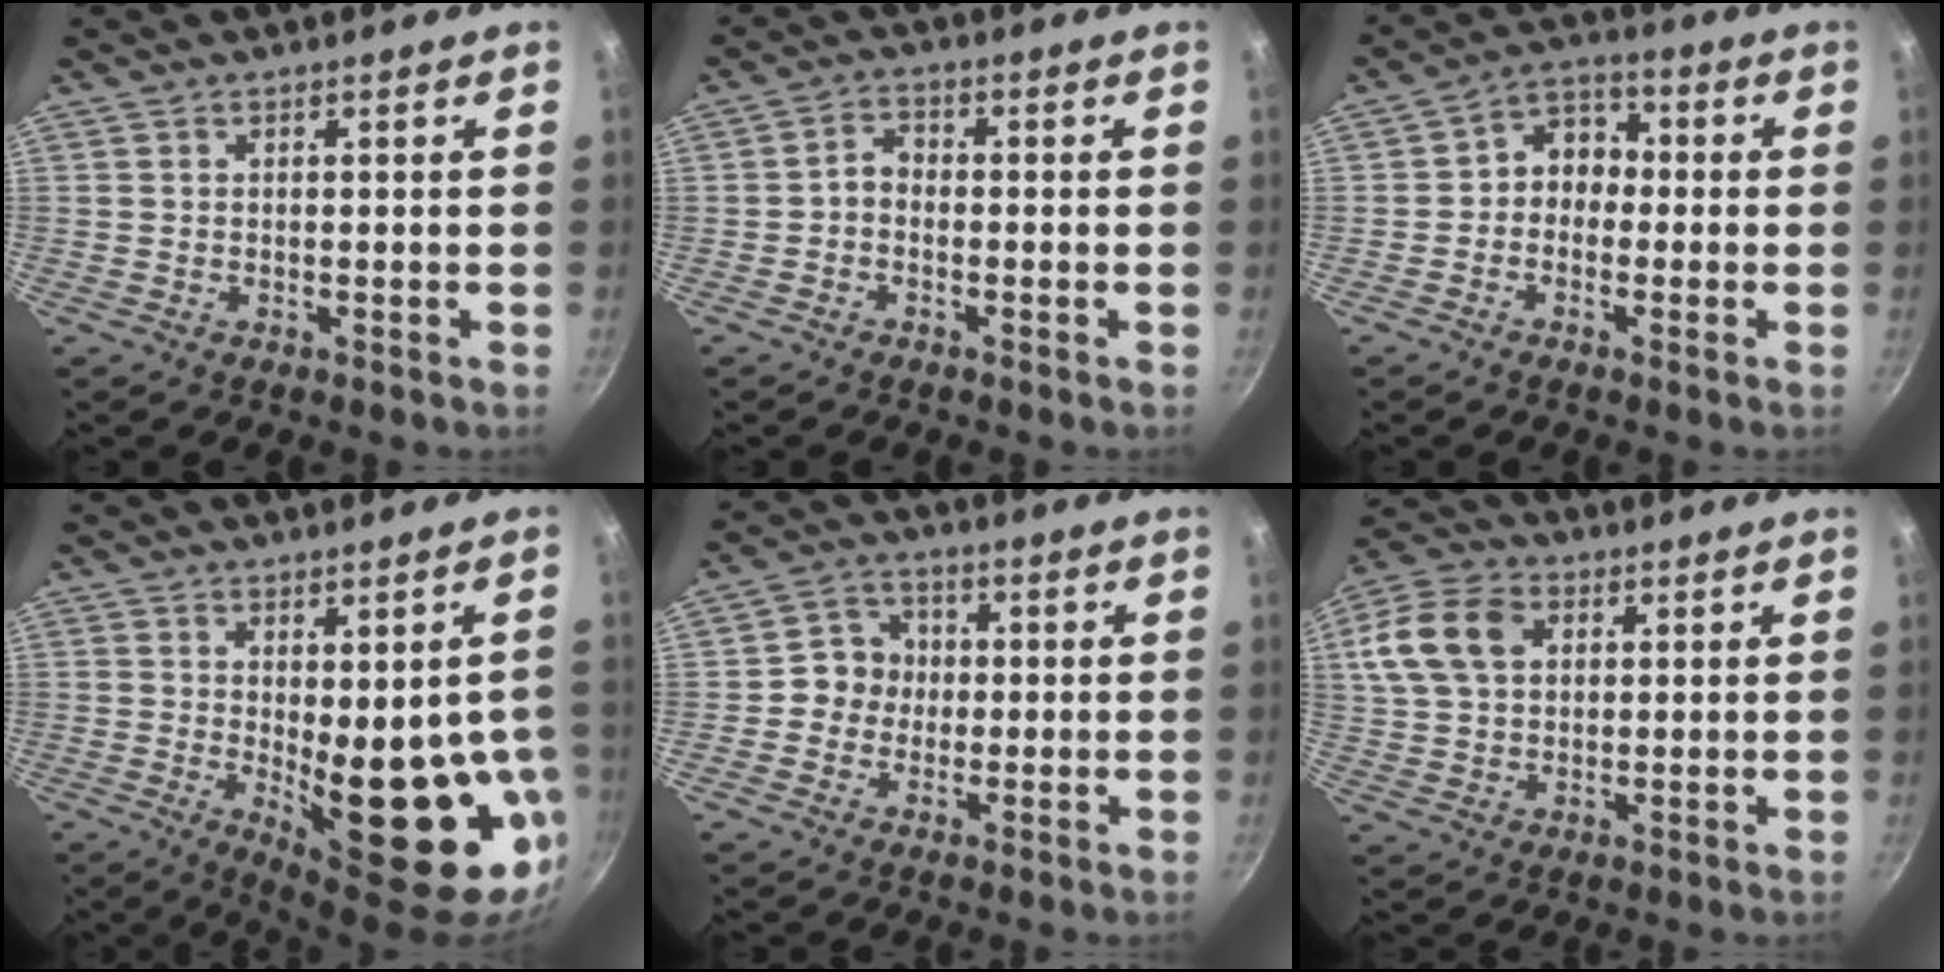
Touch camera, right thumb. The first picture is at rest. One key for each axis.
{"total": 2.8, "fx": -1.1, "fy": 1.9, "fz": 1.6, "tx": -0.027, "ty": 0.022, "tz": -0.027}
{"total": 6.5, "fx": -0.8, "fy": 5.3, "fz": 3.6, "tx": -0.016, "ty": 0.028, "tz": -0.032}
{"total": 17.4, "fx": -2.2, "fy": 7.1, "fz": 15.7, "tx": -0.175, "ty": -0.024, "tz": -0.007}
{"total": 6.0, "fx": -0.3, "fy": 5.7, "fz": 2.0, "tx": 0.007, "ty": 0.015, "tz": -0.020}
{"total": 13.6, "fx": 3.7, "fy": 9.9, "fz": 8.6, "tx": -0.166, "ty": 0.013, "tz": 0.059}